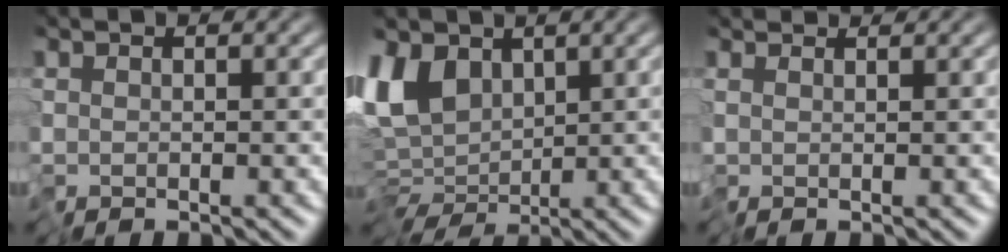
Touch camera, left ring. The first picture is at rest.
{"total": 6.6, "force": [0.2, 4.3, 5.0], "torque": [-0.098, -0.007, -0.007]}
{"total": 1.7, "force": [1.6, 0.3, 0.5], "torque": [-0.019, 0.009, 0.023]}